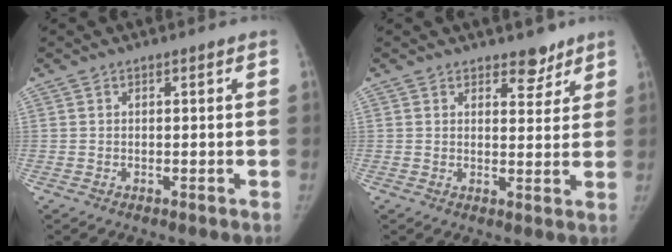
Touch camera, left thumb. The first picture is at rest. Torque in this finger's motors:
{"motor_torque": [0.50, -0.41, 0.48, -0.04, 0.08]}